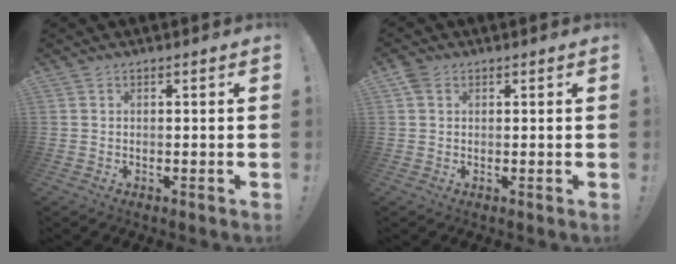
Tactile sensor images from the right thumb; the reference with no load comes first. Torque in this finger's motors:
{"motor_torque": [0.22, 0.06, 0.43, -0.04, 0.17]}